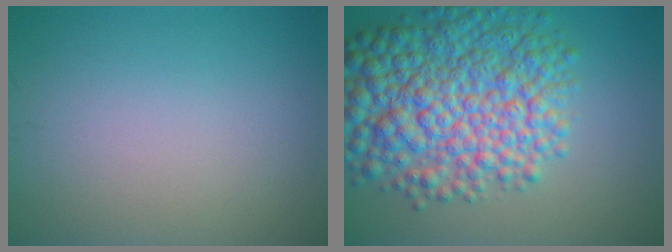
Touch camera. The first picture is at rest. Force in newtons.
{"total": 10.6, "press": 10.6, "slide": 0.2}